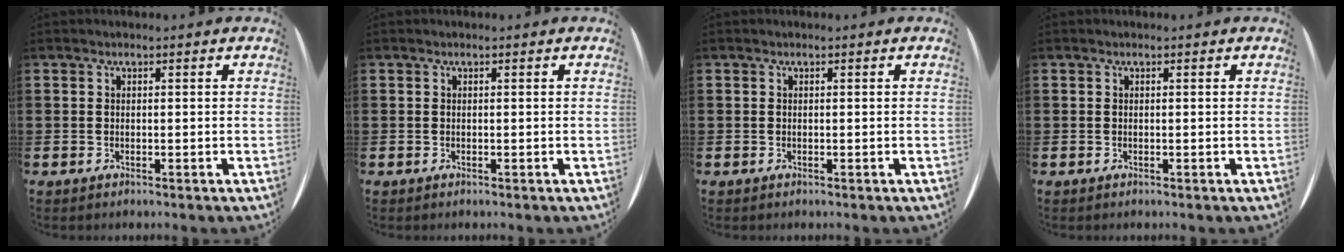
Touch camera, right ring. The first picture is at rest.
{"total": 0.0}
{"total": 0.0}
{"total": 0.0}